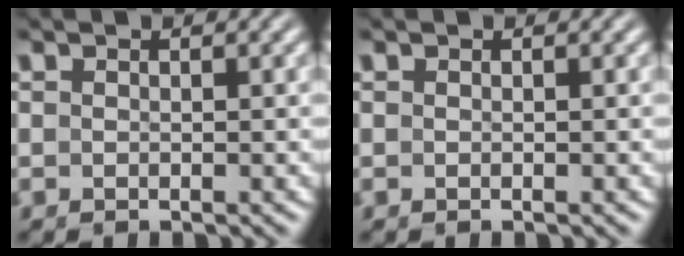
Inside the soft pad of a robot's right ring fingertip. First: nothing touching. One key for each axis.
{"total": 0.0}